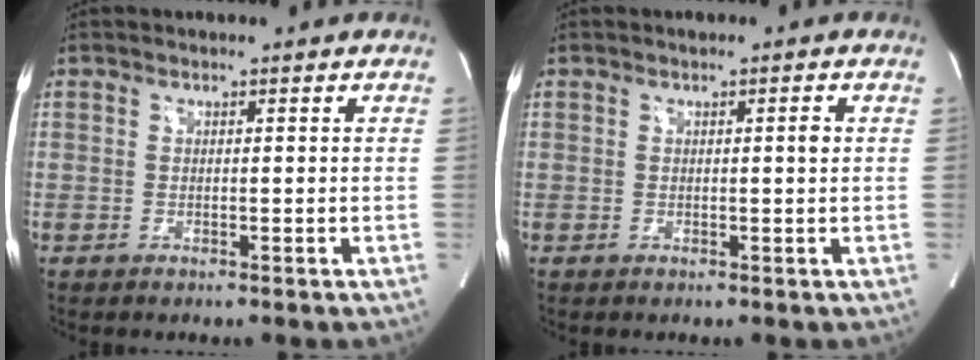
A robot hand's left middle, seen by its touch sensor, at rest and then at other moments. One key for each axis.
{"total": 1.1, "fx": 0.3, "fy": 0.1, "fz": 1.1, "tx": -0.018, "ty": 0.003, "tz": 0.004}